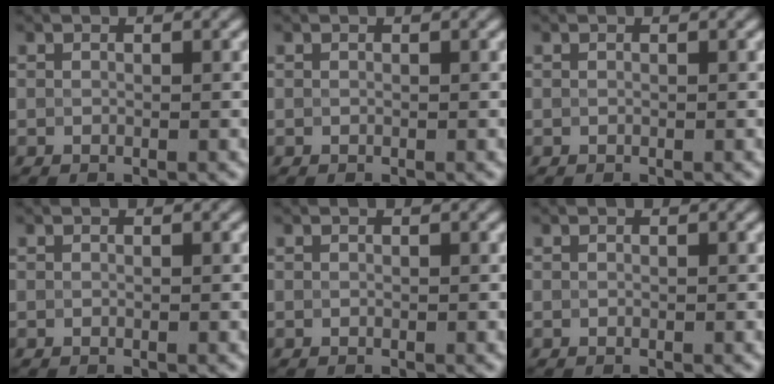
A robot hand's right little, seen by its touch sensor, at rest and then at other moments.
{"total": 0.0}
{"total": 0.0}
{"total": 0.0}
{"total": 0.0}
{"total": 0.0}